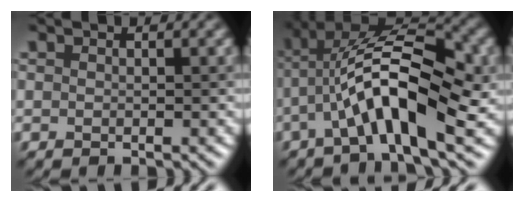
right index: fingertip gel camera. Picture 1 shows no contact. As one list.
[{"total": 9.6, "force": [-1.7, 3.2, 8.9], "torque": [-0.157, 0.023, -0.034]}]